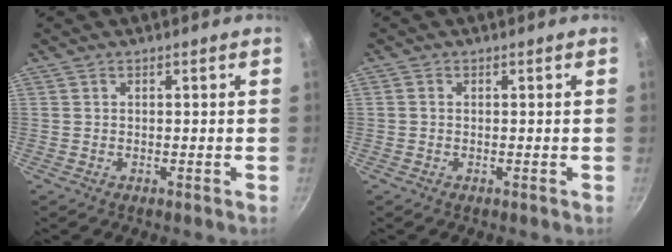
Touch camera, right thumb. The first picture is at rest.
{"total": 0.6, "force": [-0.1, 0.5, 0.3], "torque": [-0.004, 0.003, -0.003]}